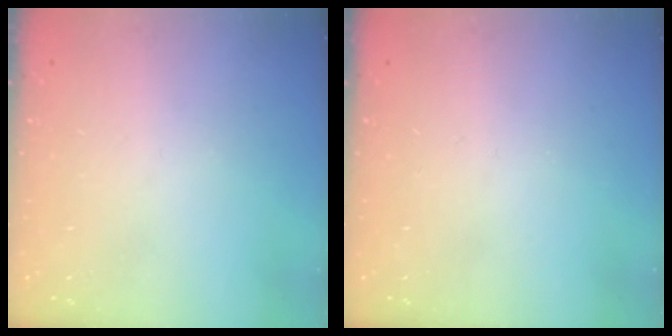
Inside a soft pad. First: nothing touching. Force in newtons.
{"total": 0.0}